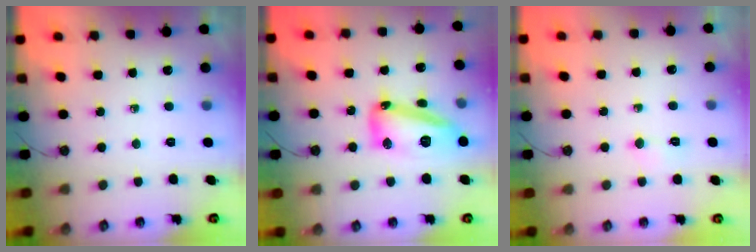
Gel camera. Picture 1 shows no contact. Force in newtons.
{"total": 14.2, "press": 14.1, "slide": 1.5}
{"total": 2.7, "press": 2.6, "slide": 0.5}